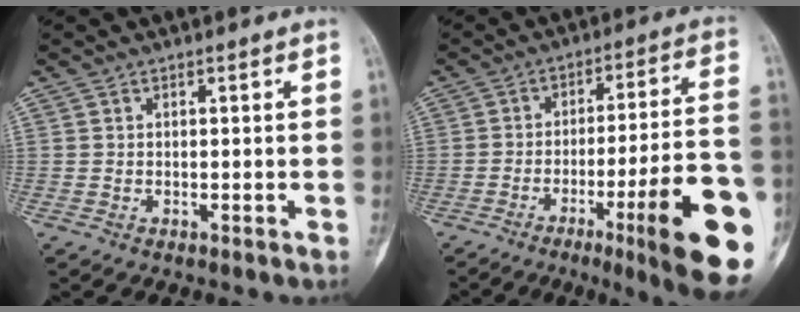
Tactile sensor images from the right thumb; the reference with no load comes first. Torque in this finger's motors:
{"motor_torque": [2.39, 2.63, 1.81, -0.96, 0.20]}